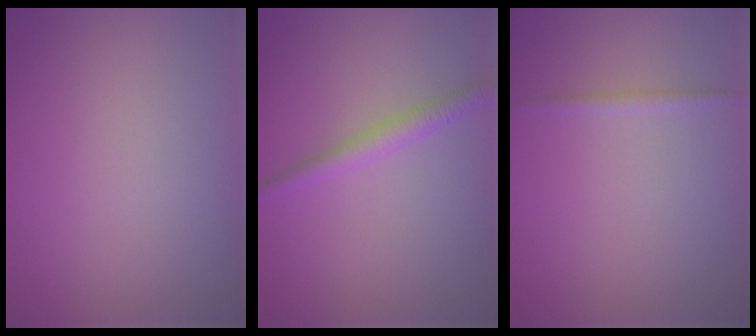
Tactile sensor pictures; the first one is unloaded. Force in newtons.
{"total": 1.9, "press": 1.9, "slide": 0.1}
{"total": 0.7, "press": 0.7, "slide": 0.0}